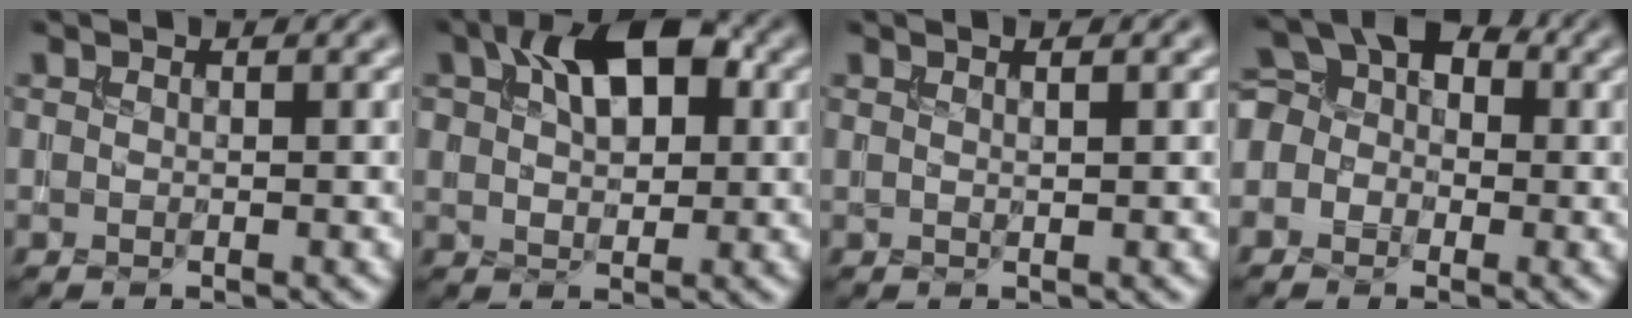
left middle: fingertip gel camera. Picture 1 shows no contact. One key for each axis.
{"total": 7.6, "fx": 2.8, "fy": 4.3, "fz": 5.7, "tx": -0.085, "ty": 0.021, "tz": 0.035}
{"total": 1.5, "fx": 0.8, "fy": 0.7, "fz": 1.2, "tx": 0.004, "ty": 0.002, "tz": 0.001}
{"total": 5.7, "fx": -0.9, "fy": 5.0, "fz": 2.6, "tx": -0.024, "ty": 0.030, "tz": -0.039}